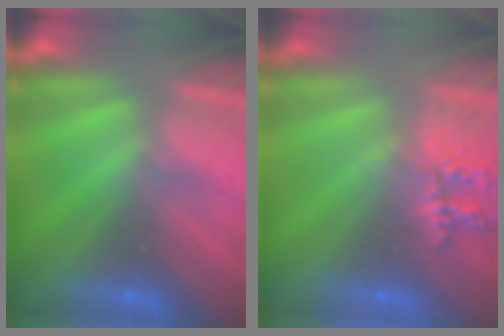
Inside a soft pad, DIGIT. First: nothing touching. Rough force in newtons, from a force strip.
{"total": 2.2}